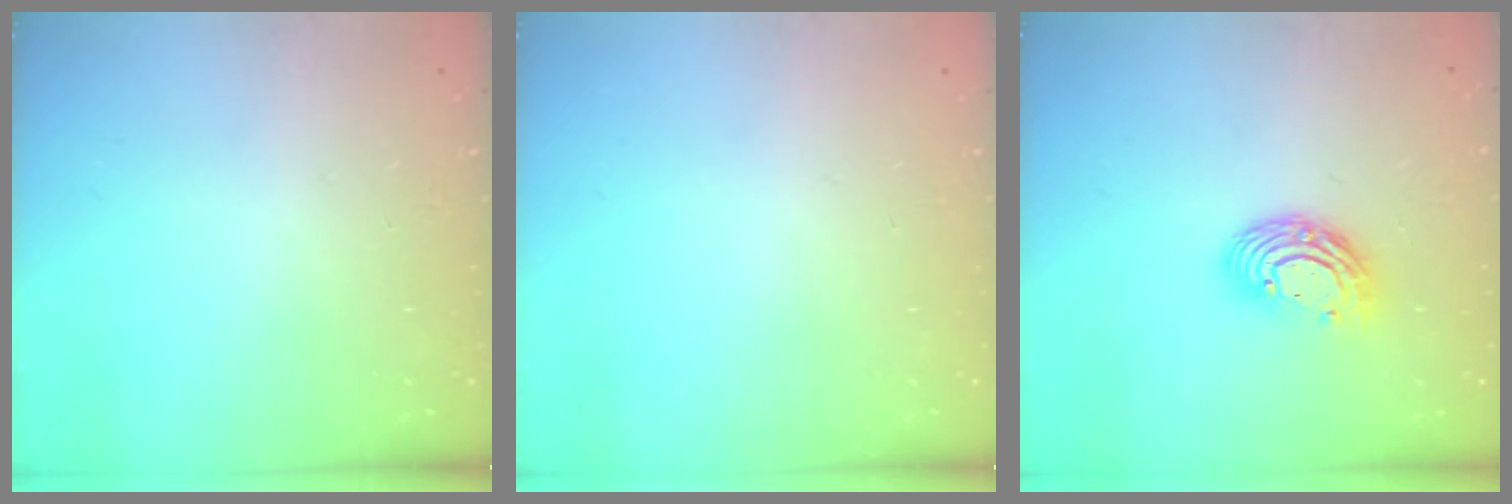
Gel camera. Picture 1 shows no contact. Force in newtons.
{"total": 0.0}
{"total": 10.8, "press": 10.8, "slide": 0.9}